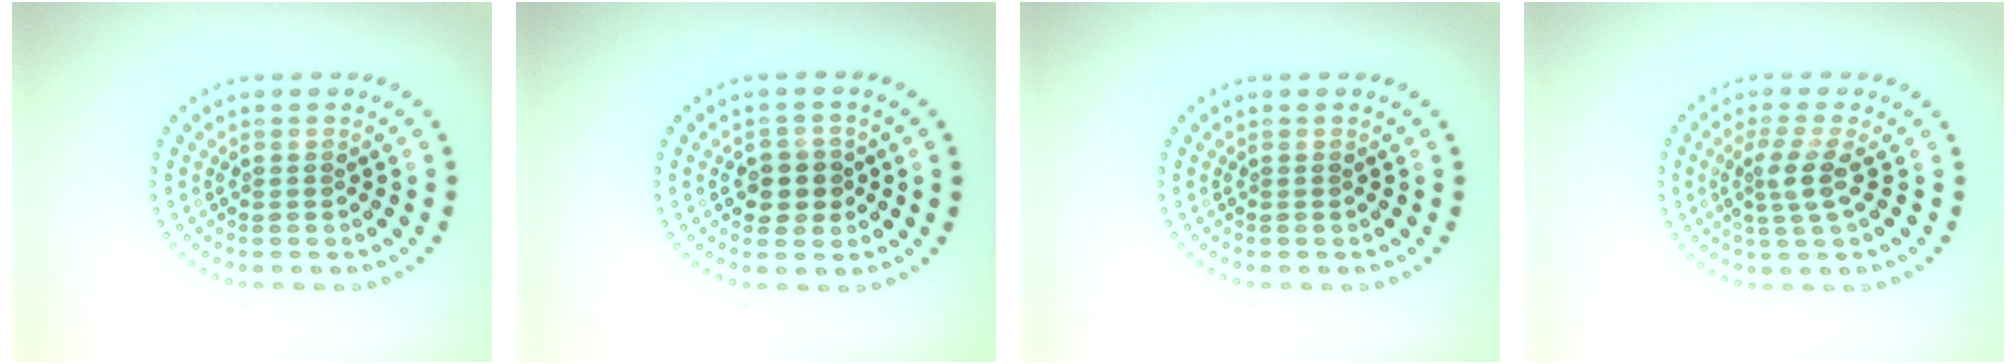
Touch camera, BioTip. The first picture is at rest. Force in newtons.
{"total": 2.5, "press": 2.4, "slide": 0.8}
{"total": 0.0}
{"total": 2.7, "press": 2.2, "slide": 1.5}